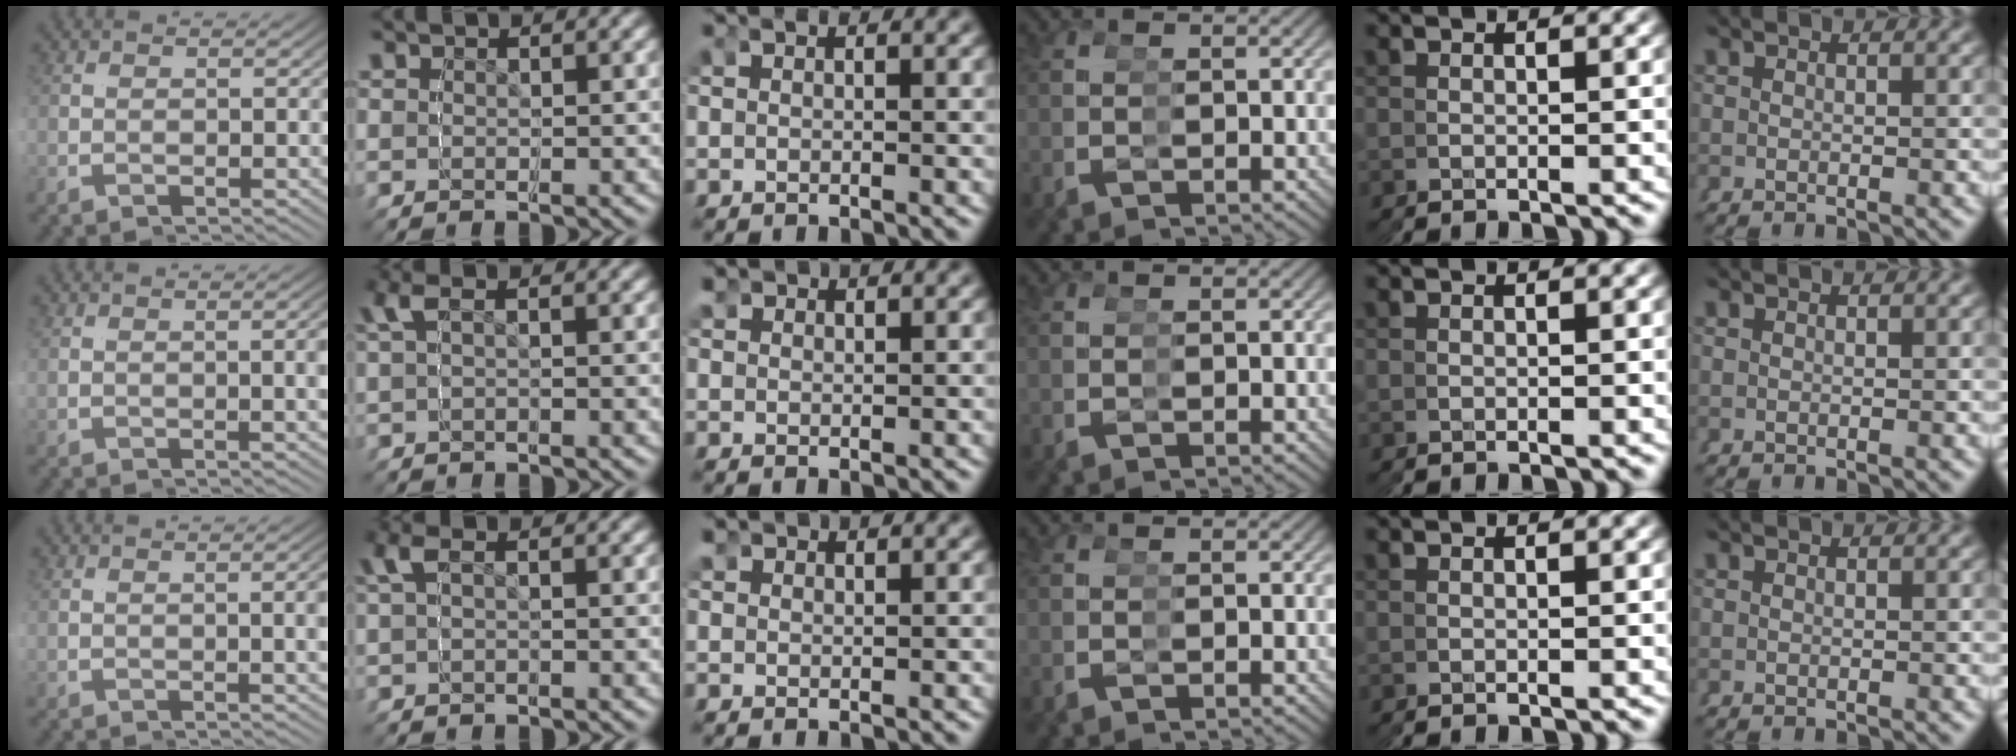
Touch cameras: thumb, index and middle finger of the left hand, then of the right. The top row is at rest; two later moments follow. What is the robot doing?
{"motion": "grasp_and_lifting", "object": "glasses"}